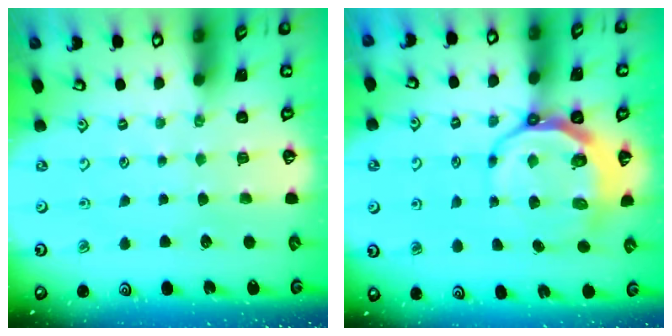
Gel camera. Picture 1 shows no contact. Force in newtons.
{"total": 8.3, "press": 7.5, "slide": 3.6}